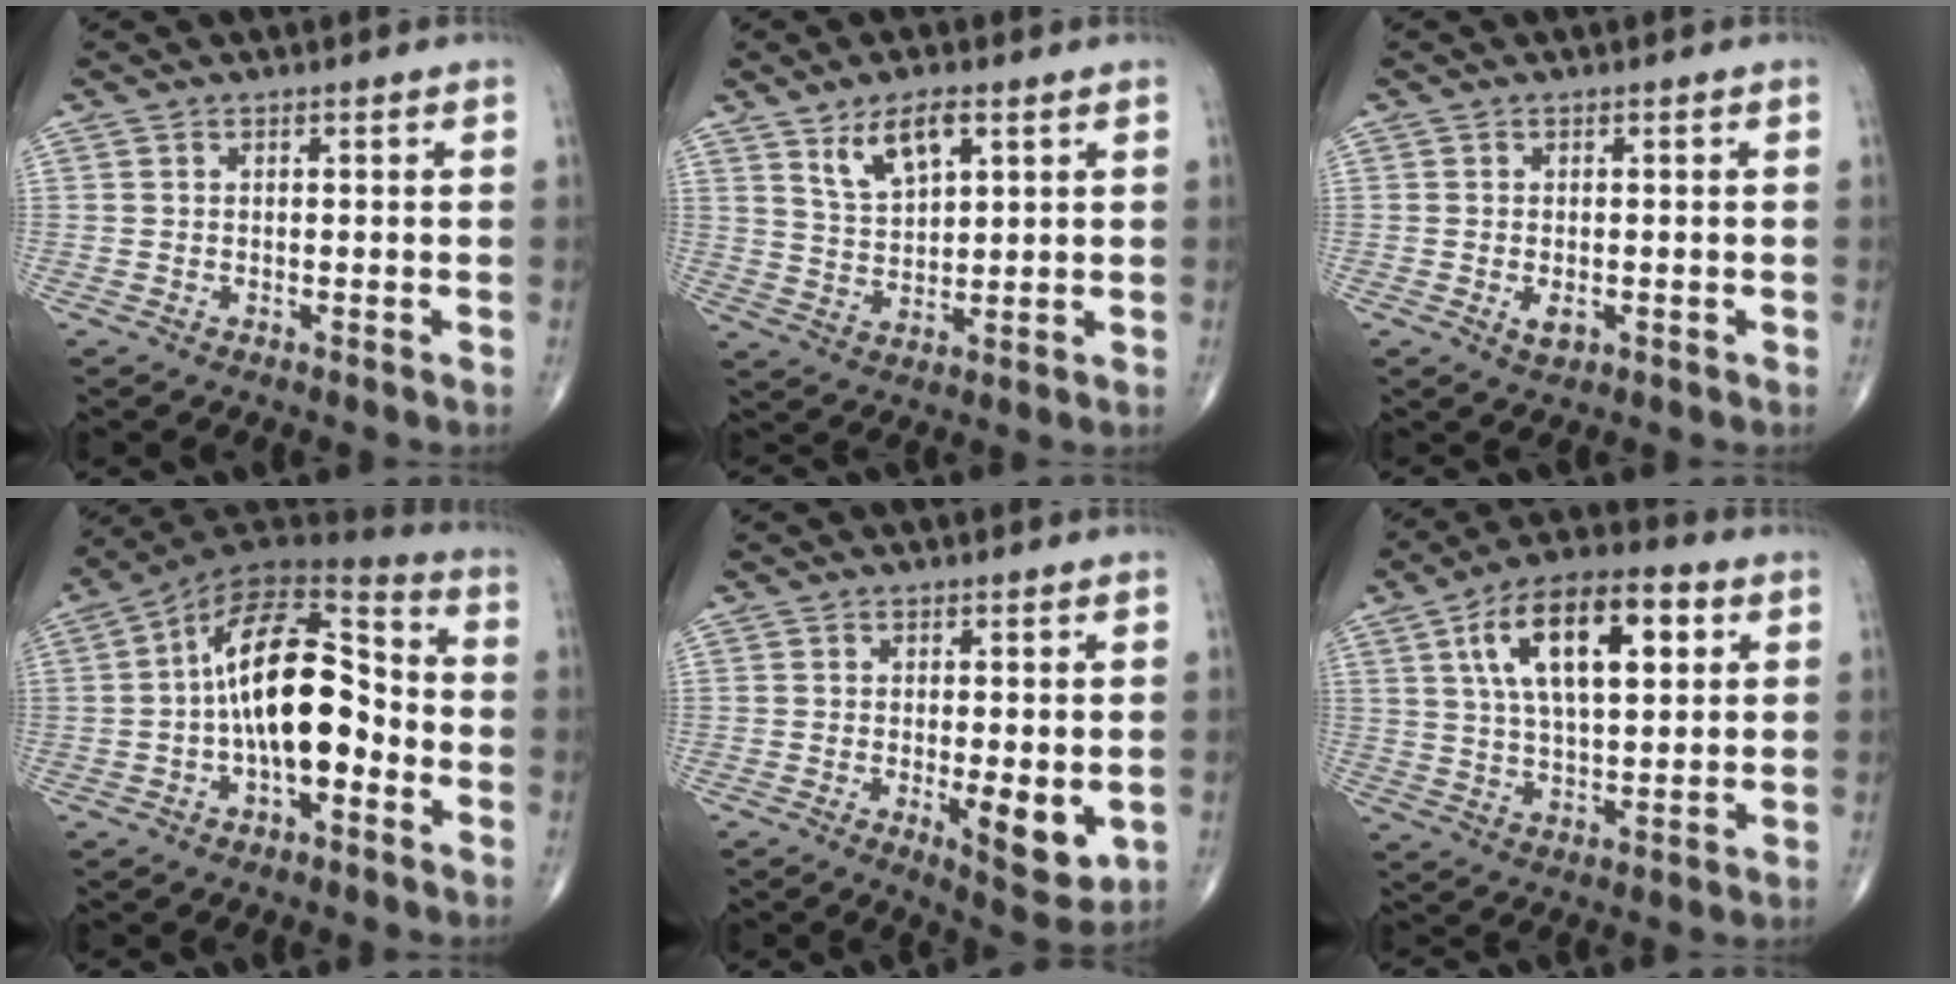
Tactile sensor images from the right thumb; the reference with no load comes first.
{"total": 7.6, "force": [4.2, 3.3, 5.5], "torque": [-0.092, -0.021, 0.083]}
{"total": 2.2, "force": [-0.5, 1.3, 1.7], "torque": [-0.026, -0.003, -0.006]}
{"total": 18.3, "force": [-2.3, 9.2, 15.6], "torque": [-0.239, 0.047, -0.048]}
{"total": 7.4, "force": [-1.2, 2.8, 6.8], "torque": [-0.087, -0.021, -0.010]}
{"total": 17.4, "force": [5.7, 7.9, 14.4], "torque": [-0.227, 0.003, 0.093]}